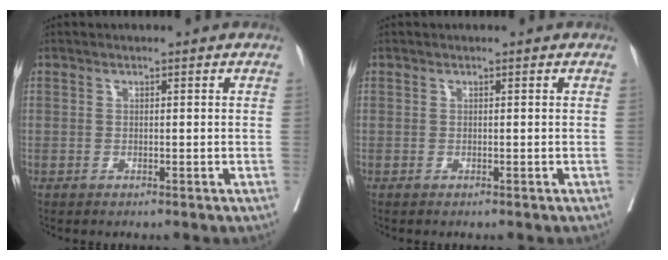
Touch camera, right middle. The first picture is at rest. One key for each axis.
{"total": 0.0}